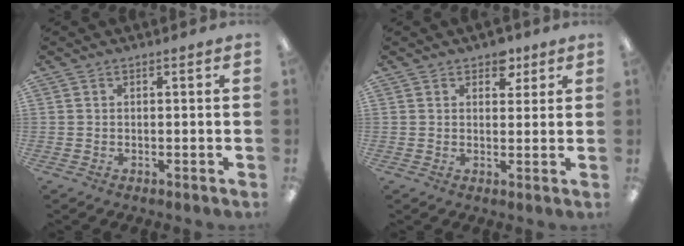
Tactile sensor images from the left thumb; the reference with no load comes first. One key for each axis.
{"total": 4.4, "fx": 2.9, "fy": 2.7, "fz": 2.0, "tx": -0.013, "ty": -0.008, "tz": 0.047}